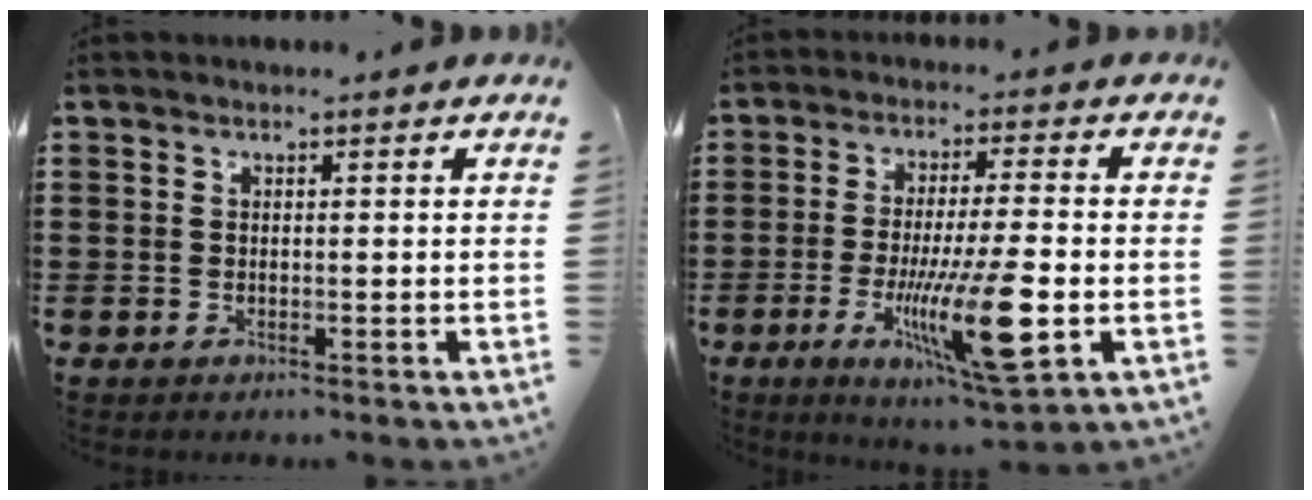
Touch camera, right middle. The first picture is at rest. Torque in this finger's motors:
{"motor_torque": [2.14, 0.00, 1.05, 0.21]}